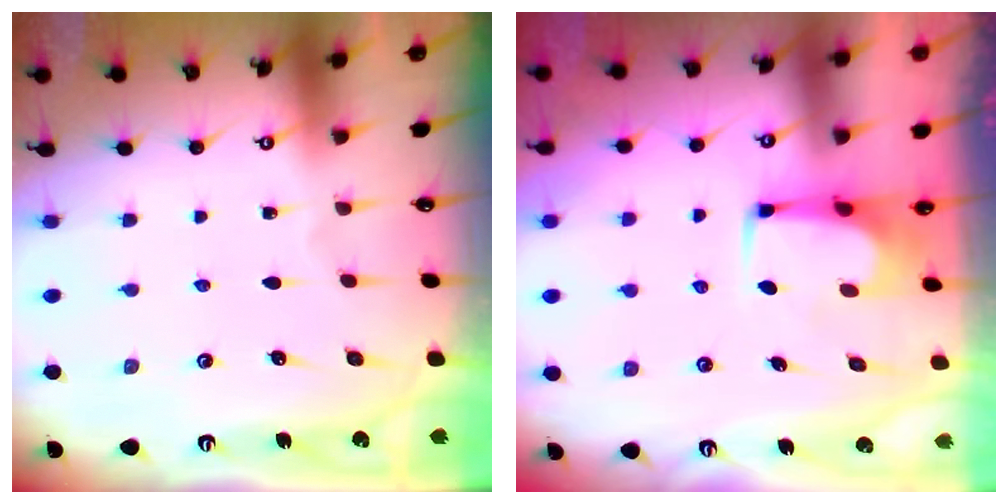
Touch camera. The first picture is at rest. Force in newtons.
{"total": 1.5, "press": 1.5, "slide": 0.3}